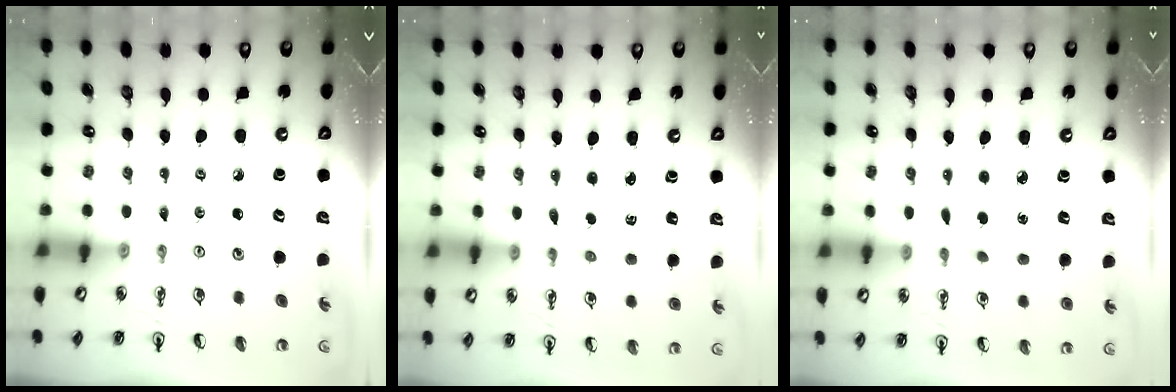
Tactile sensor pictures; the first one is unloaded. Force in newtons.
{"total": 1.8, "press": 1.8, "slide": 0.5}
{"total": 5.1, "press": 5.1, "slide": 0.6}